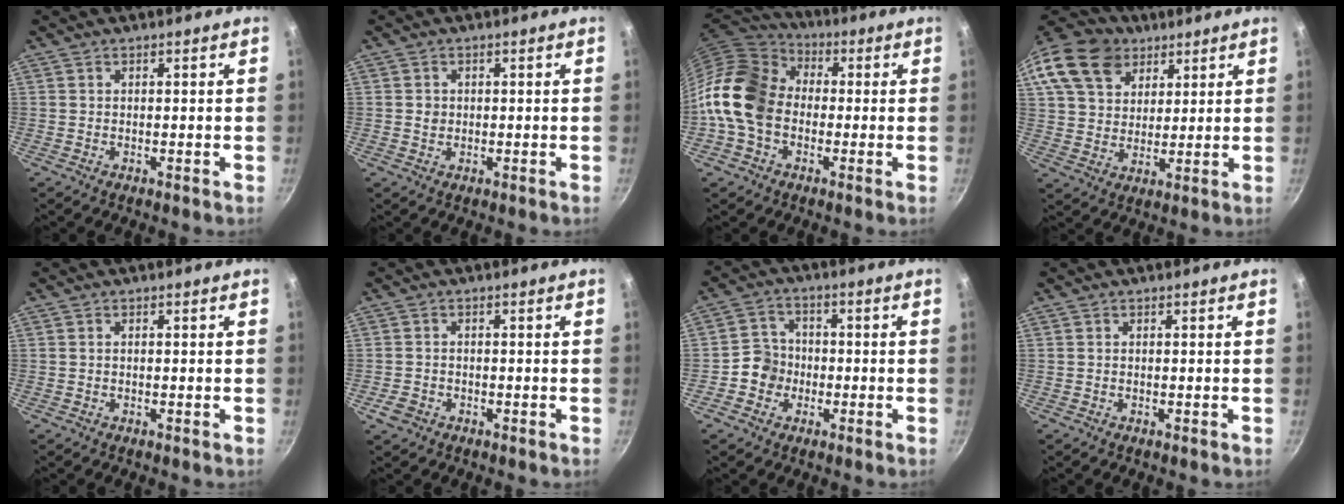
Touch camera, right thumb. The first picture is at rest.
{"total": 1.6, "force": [0.1, 1.5, 0.7], "torque": [-0.005, 0.005, 0.001]}
{"total": 16.8, "force": [-1.1, 12.6, 11.0], "torque": [-0.187, 0.038, -0.039]}
{"total": 19.6, "force": [11.7, 13.7, 7.9], "torque": [-0.170, 0.008, 0.214]}
{"total": 0.0}
{"total": 2.7, "force": [-1.4, 2.0, 1.1], "torque": [-0.022, 0.012, -0.022]}
{"total": 5.8, "force": [-1.6, 5.3, 1.7], "torque": [0.003, 0.023, -0.040]}
{"total": 0.0}